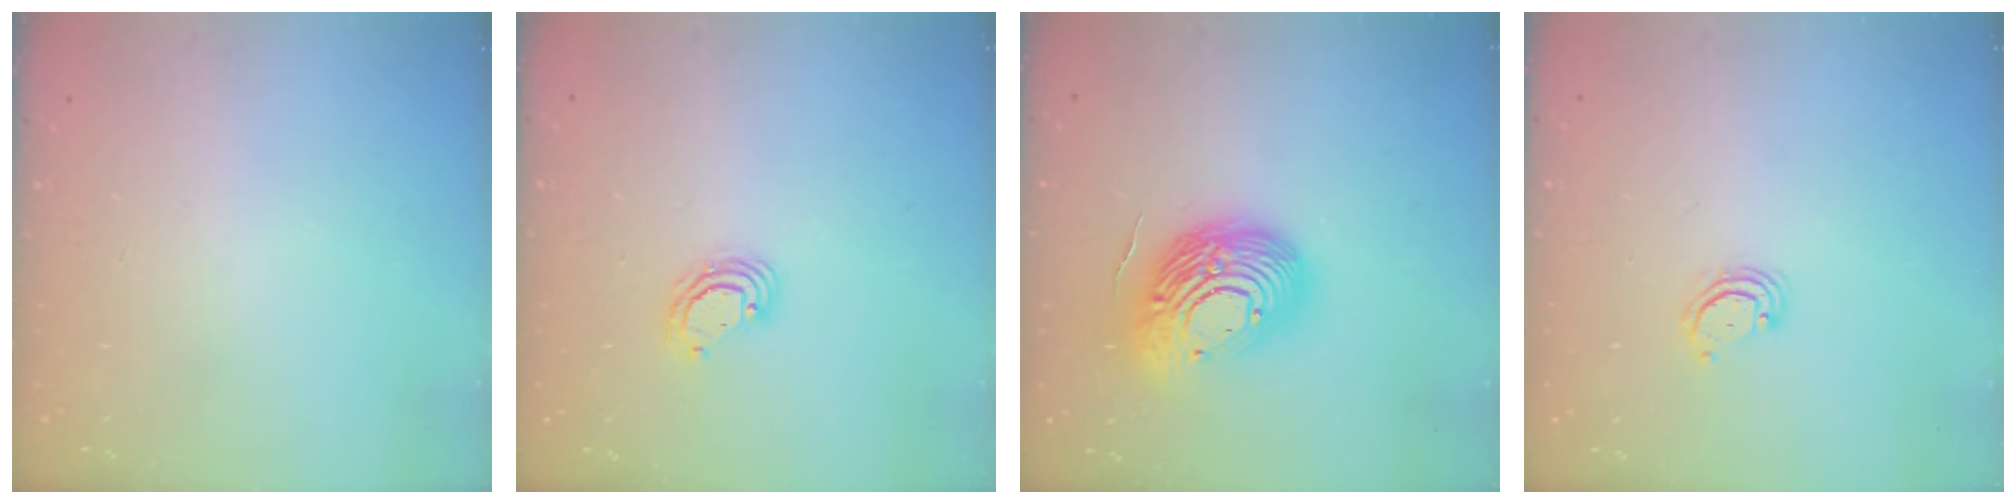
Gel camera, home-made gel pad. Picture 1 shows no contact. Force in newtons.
{"total": 4.5, "press": 4.5, "slide": 0.1}
{"total": 20.0, "press": 20.0, "slide": 1.6}
{"total": 2.9, "press": 2.8, "slide": 0.4}